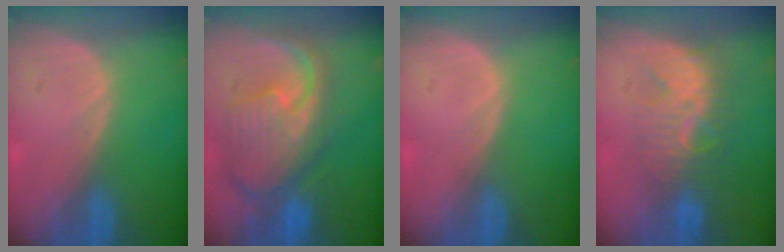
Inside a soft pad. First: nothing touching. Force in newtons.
{"total": 11.9, "press": 10.4, "slide": 5.9}
{"total": 0.0}
{"total": 7.8, "press": 7.5, "slide": 2.0}